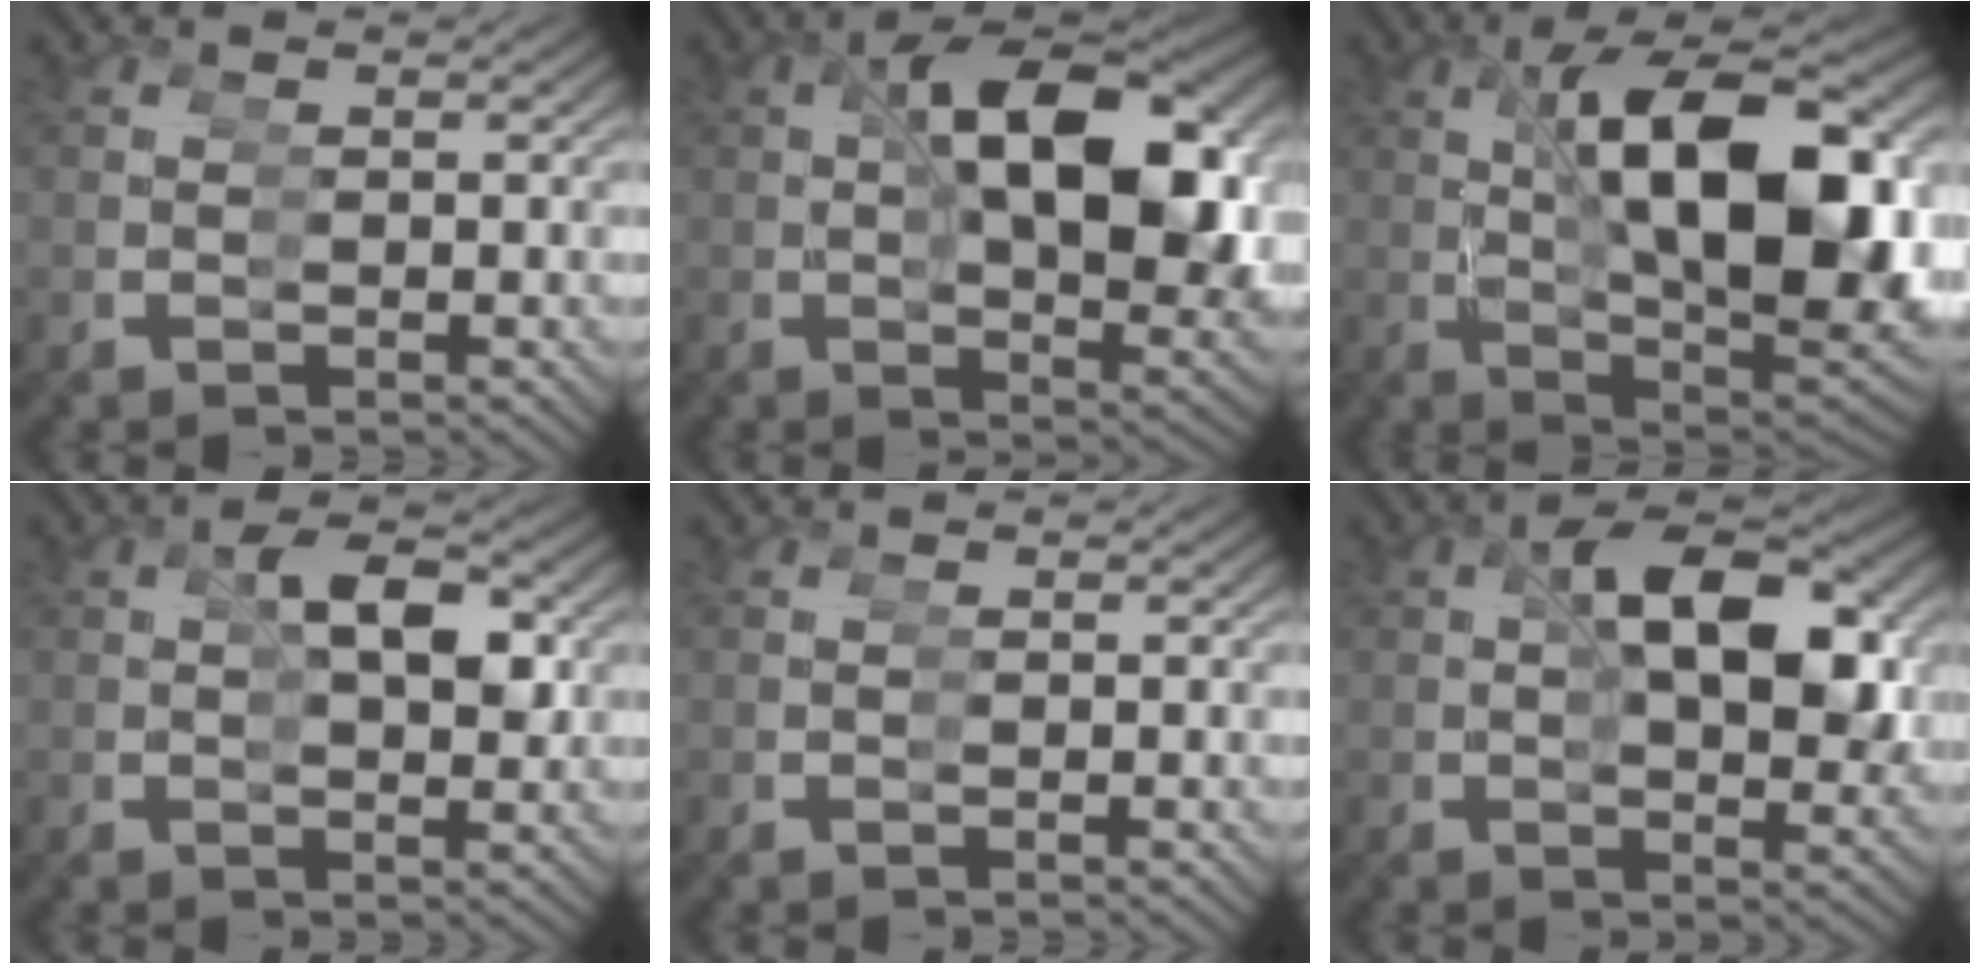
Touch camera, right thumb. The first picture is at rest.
{"total": 11.9, "force": [0.9, 4.8, 10.9], "torque": [-0.148, 0.009, 0.016]}
{"total": 14.8, "force": [0.6, 5.4, 13.8], "torque": [-0.204, 0.005, 0.026]}
{"total": 2.8, "force": [0.5, 0.3, 2.7], "torque": [-0.034, 0.020, 0.004]}
{"total": 0.0}
{"total": 7.1, "force": [0.8, 2.5, 6.5], "torque": [-0.089, 0.014, 0.010]}